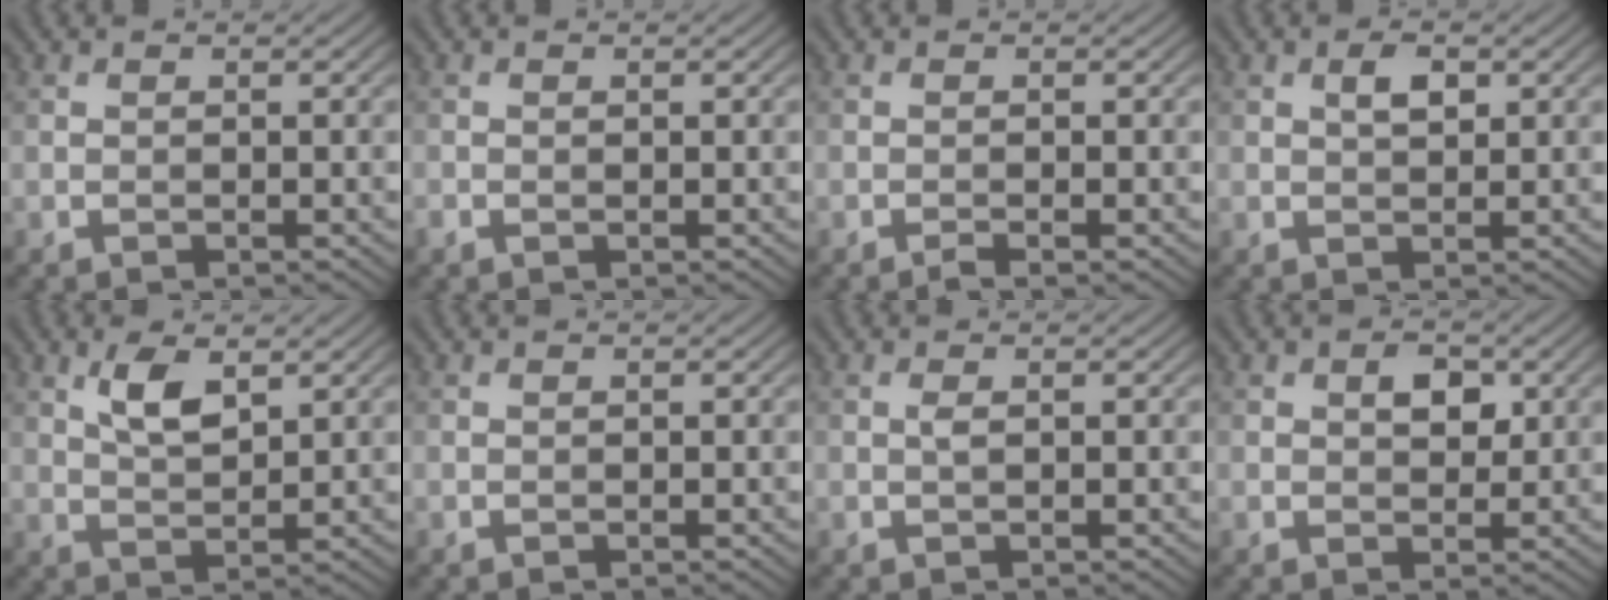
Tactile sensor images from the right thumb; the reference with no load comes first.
{"total": 0.6, "force": [-0.2, 0.3, 0.5], "torque": [-0.011, -0.001, -0.004]}
{"total": 0.8, "force": [-0.6, -0.1, 0.6], "torque": [-0.011, 0.003, -0.017]}
{"total": 2.2, "force": [0.7, 1.1, 1.7], "torque": [-0.032, 0.000, 0.012]}
{"total": 4.5, "force": [2.2, 1.9, 3.5], "torque": [-0.078, -0.001, 0.044]}
{"total": 0.0}
{"total": 0.8, "force": [0.1, 0.2, 0.8], "torque": [-0.018, 0.002, 0.002]}
{"total": 3.3, "force": [1.0, 2.1, 2.3], "torque": [-0.038, -0.001, 0.017]}